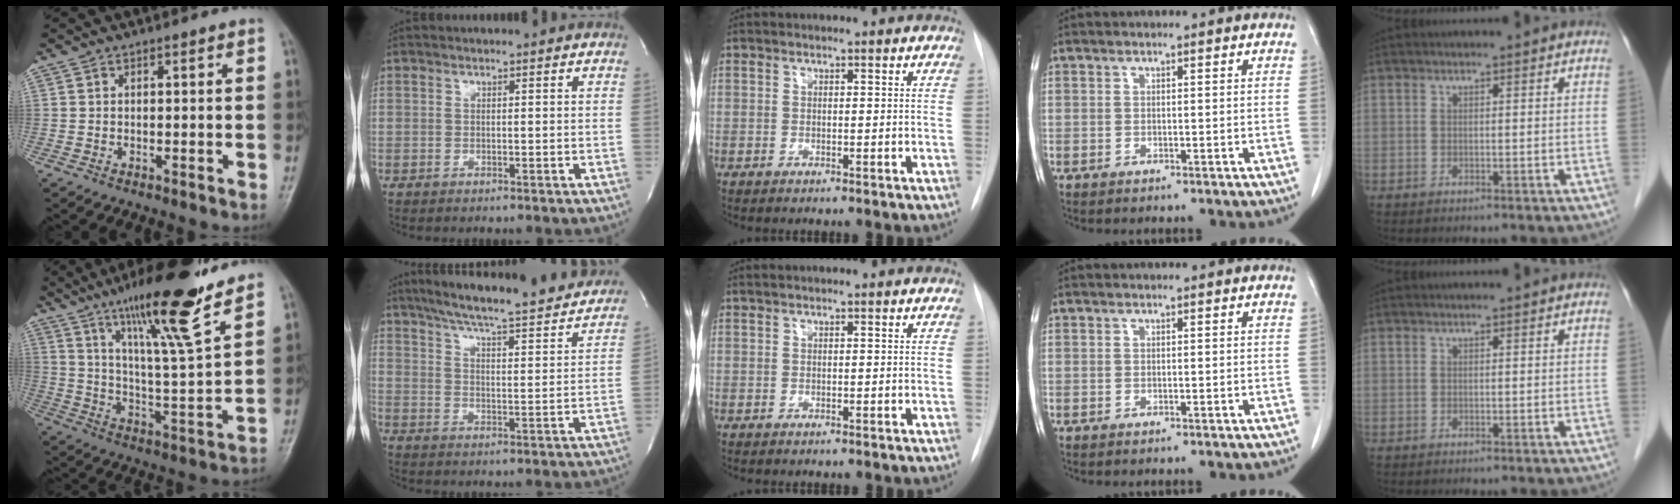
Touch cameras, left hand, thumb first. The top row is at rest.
{"thumb": {"total": 18.8, "force": [13.0, 2.0, 13.4], "torque": [-0.206, -0.069, 0.217]}, "index": {"total": 23.9, "force": [21.3, 2.5, 10.6], "torque": [-0.169, -0.032, 0.276]}}